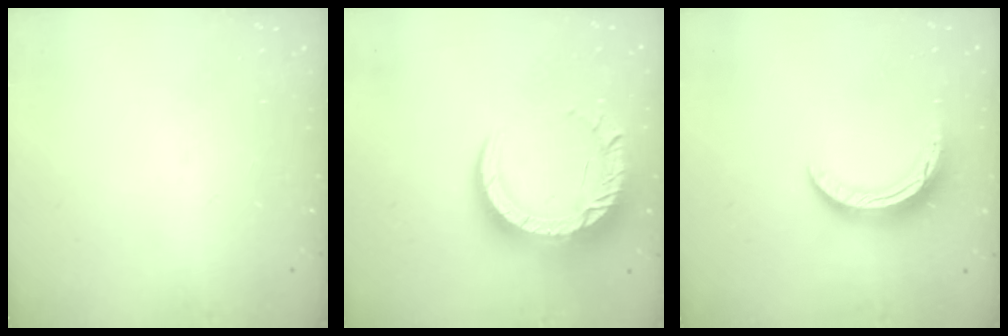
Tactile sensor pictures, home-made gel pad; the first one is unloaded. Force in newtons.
{"total": 15.7, "press": 15.6, "slide": 1.4}
{"total": 9.9, "press": 9.9, "slide": 0.5}